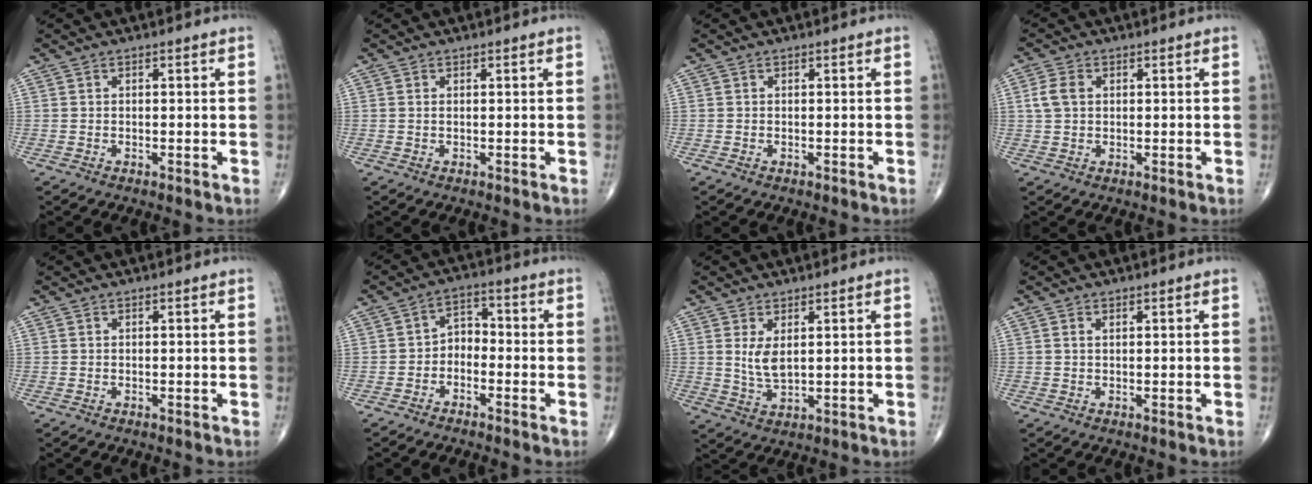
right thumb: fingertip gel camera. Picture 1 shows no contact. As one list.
[{"total": 0.0}, {"total": 0.0}, {"total": 4.0, "force": [0.8, 2.8, 2.7], "torque": [-0.059, 0.006, 0.013]}, {"total": 0.0}, {"total": 4.5, "force": [-1.9, 3.1, 2.6], "torque": [-0.024, 0.035, -0.047]}, {"total": 4.6, "force": [1.2, 2.1, 3.8], "torque": [-0.070, -0.015, 0.033]}, {"total": 0.8, "force": [0.3, 0.4, 0.6], "torque": [-0.014, 0.004, 0.007]}]